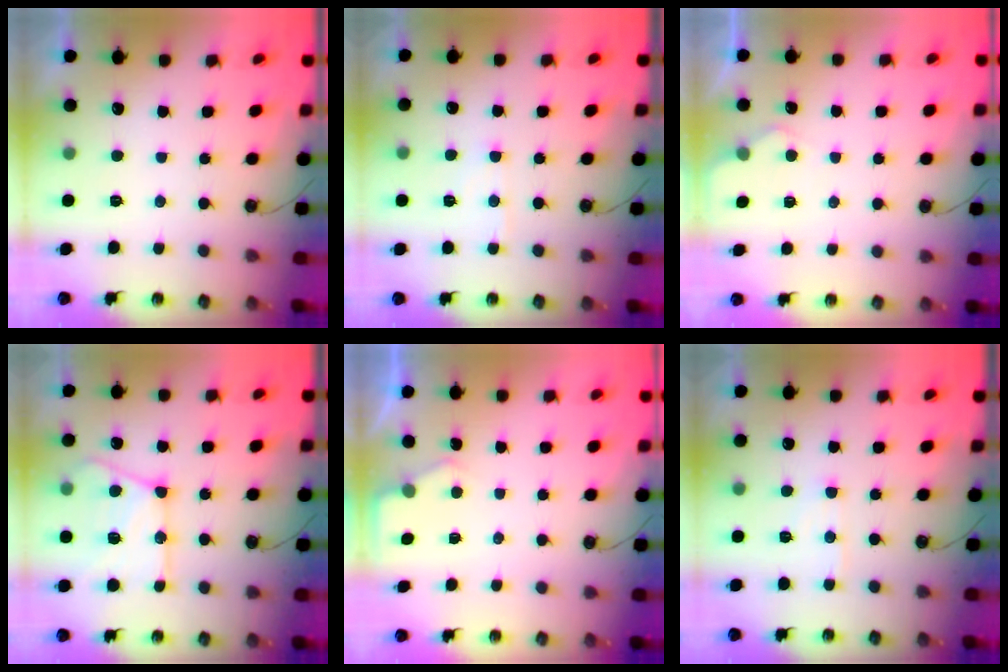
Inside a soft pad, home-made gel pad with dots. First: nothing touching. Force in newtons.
{"total": 5.4, "press": 5.3, "slide": 0.8}
{"total": 5.0, "press": 5.0, "slide": 0.6}
{"total": 18.4, "press": 18.3, "slide": 1.4}
{"total": 2.8, "press": 2.7, "slide": 0.4}
{"total": 6.2, "press": 6.2, "slide": 0.7}